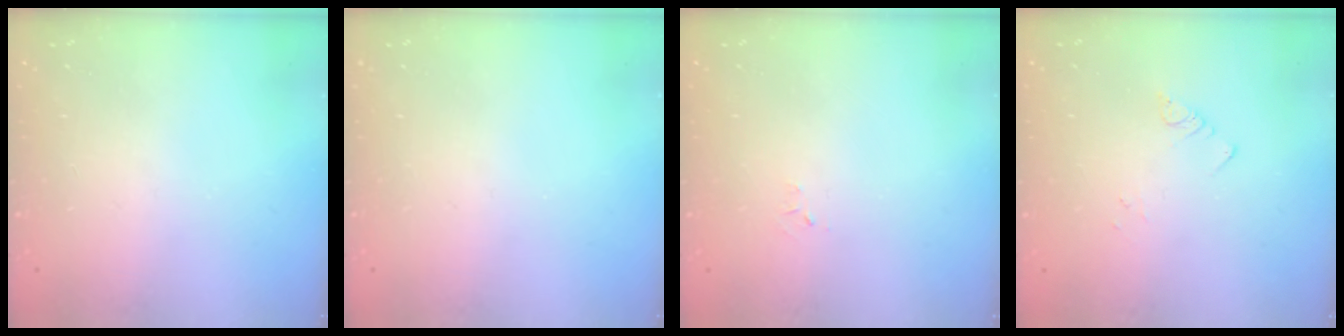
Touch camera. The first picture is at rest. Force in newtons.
{"total": 0.0}
{"total": 2.6, "press": 2.6, "slide": 0.4}
{"total": 1.9, "press": 1.9, "slide": 0.2}